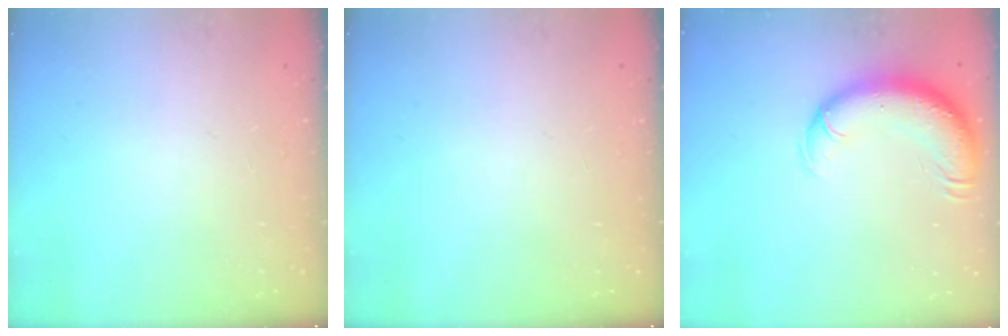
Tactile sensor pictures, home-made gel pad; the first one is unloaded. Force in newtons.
{"total": 0.0}
{"total": 12.3, "press": 11.9, "slide": 3.3}